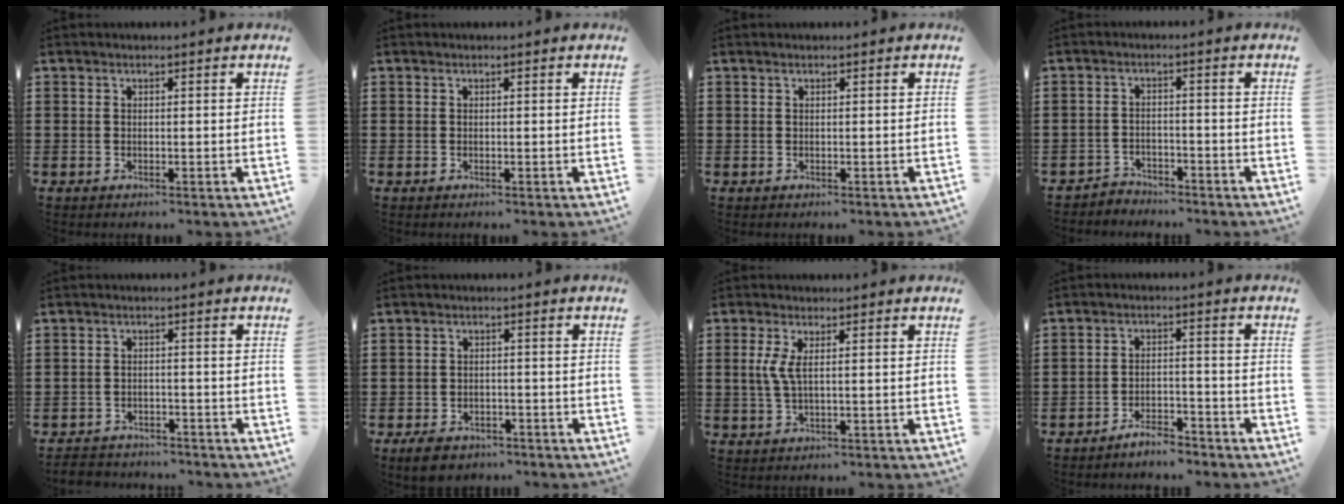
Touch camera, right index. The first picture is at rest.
{"total": 0.0}
{"total": 0.0}
{"total": 2.6, "force": [-2.5, 0.5, -0.3], "torque": [-0.004, 0.001, -0.057]}
{"total": 2.3, "force": [-2.3, 0.4, -0.3], "torque": [-0.003, 0.001, -0.052]}
{"total": 3.1, "force": [-2.8, 1.2, 0.6], "torque": [-0.013, 0.007, -0.057]}
{"total": 3.2, "force": [0.6, 0.7, 3.1], "torque": [-0.077, -0.004, 0.005]}
{"total": 3.9, "force": [-3.8, 0.5, 0.8], "torque": [-0.015, 0.010, -0.076]}